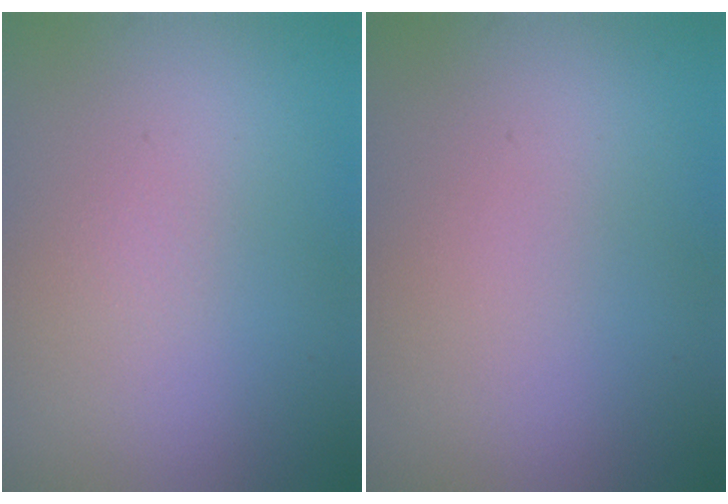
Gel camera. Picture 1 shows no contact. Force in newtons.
{"total": 0.0}